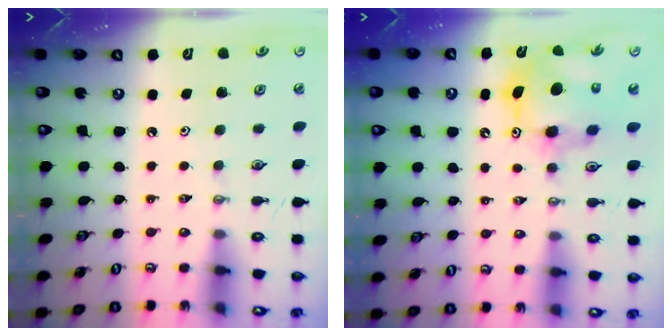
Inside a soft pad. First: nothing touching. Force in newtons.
{"total": 11.7, "press": 11.6, "slide": 1.0}